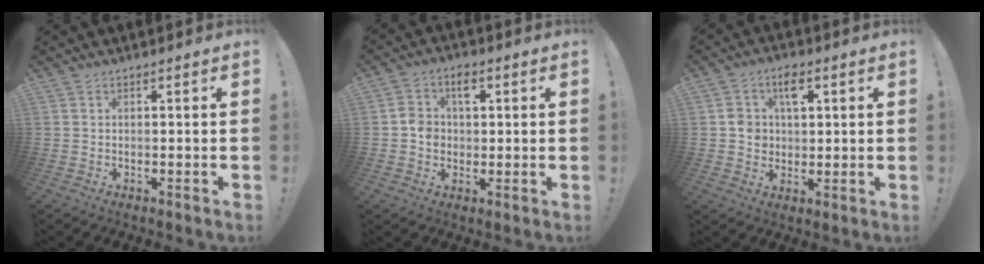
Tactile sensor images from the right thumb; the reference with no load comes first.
{"total": 6.3, "force": [0.6, 5.3, 3.3], "torque": [-0.046, 0.007, 0.010]}
{"total": 7.2, "force": [2.2, 5.9, 3.6], "torque": [-0.053, -0.004, 0.041]}